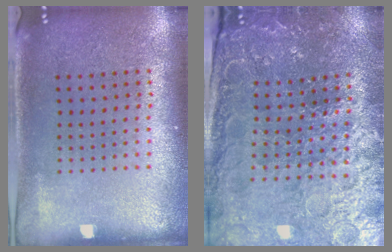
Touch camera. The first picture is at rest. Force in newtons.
{"total": 3.4, "press": 3.4, "slide": 0.3}